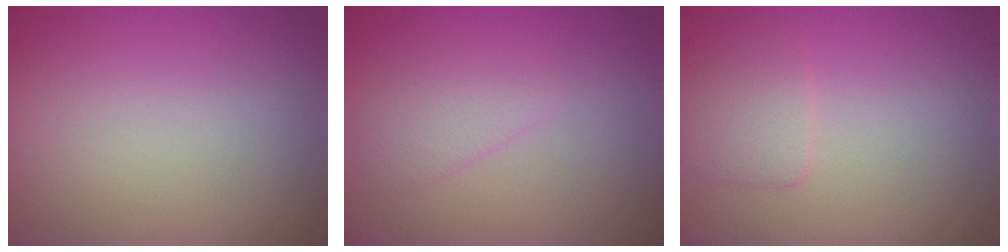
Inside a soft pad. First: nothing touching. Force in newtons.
{"total": 1.8, "press": 1.8, "slide": 0.1}
{"total": 1.6, "press": 1.6, "slide": 0.3}